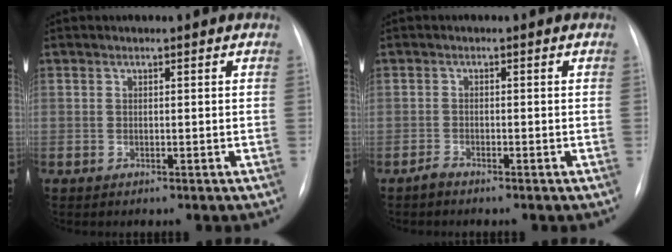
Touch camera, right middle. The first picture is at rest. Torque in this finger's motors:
{"motor_torque": [0.06, -0.07, 0.00, 0.02]}